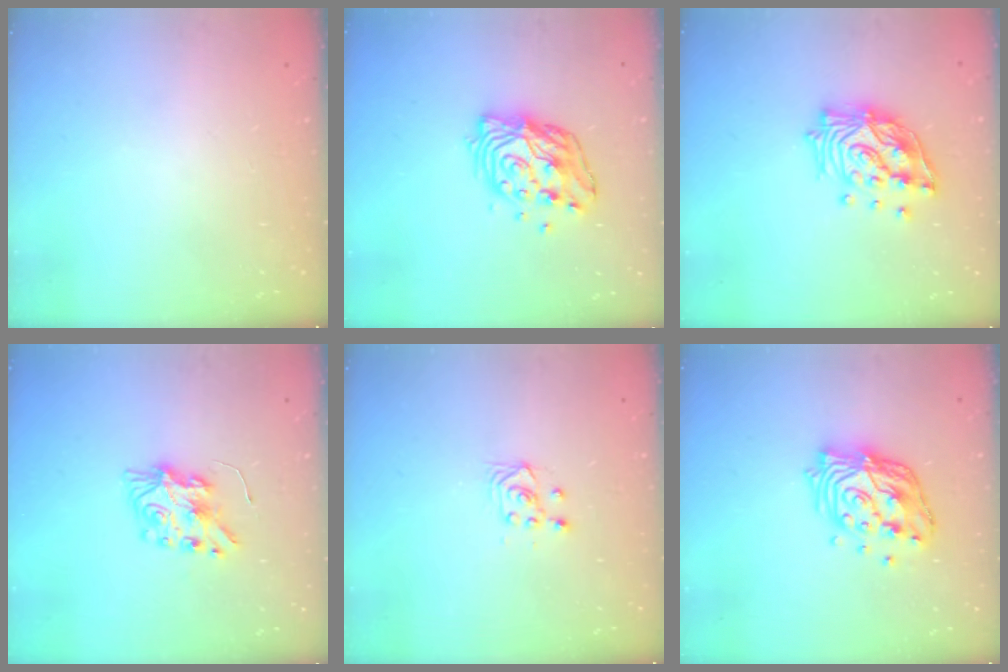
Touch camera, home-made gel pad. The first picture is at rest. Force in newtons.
{"total": 14.0, "press": 13.9, "slide": 1.7}
{"total": 15.2, "press": 15.1, "slide": 1.7}
{"total": 7.7, "press": 7.7, "slide": 0.3}
{"total": 3.6, "press": 3.2, "slide": 1.6}
{"total": 14.8, "press": 14.7, "slide": 1.5}